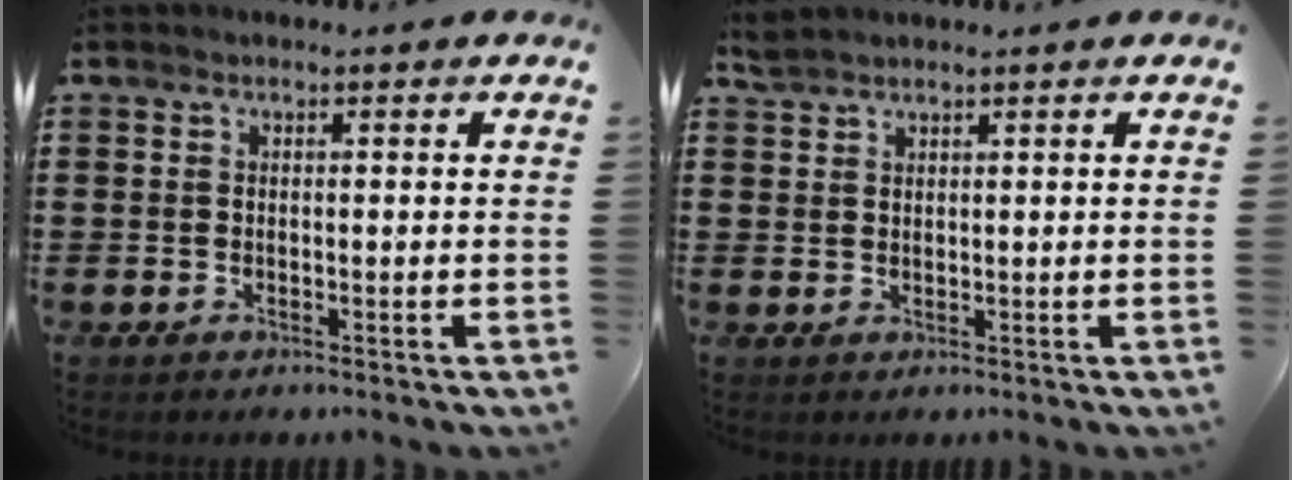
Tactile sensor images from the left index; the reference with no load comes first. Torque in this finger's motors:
{"motor_torque": [0.40, 0.55, 0.00, 0.00]}